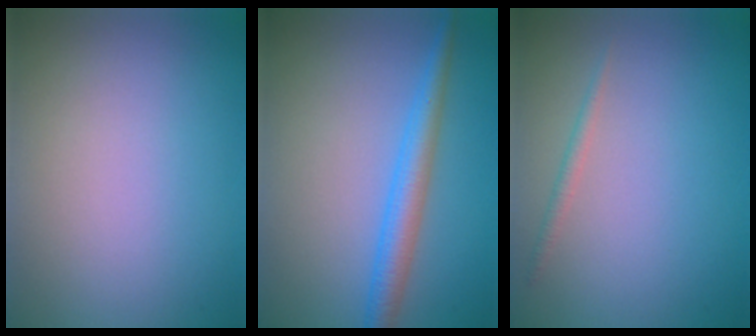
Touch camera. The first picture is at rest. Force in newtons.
{"total": 3.2, "press": 3.2, "slide": 0.2}
{"total": 0.9, "press": 0.9, "slide": 0.1}